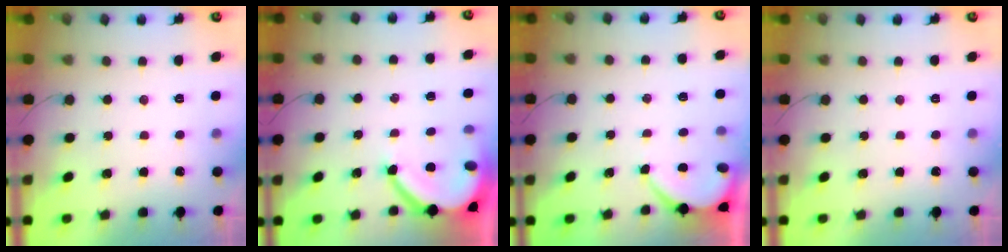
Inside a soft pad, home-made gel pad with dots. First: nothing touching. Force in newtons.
{"total": 7.6, "press": 7.5, "slide": 0.6}
{"total": 2.2, "press": 2.2, "slide": 0.2}
{"total": 0.0}